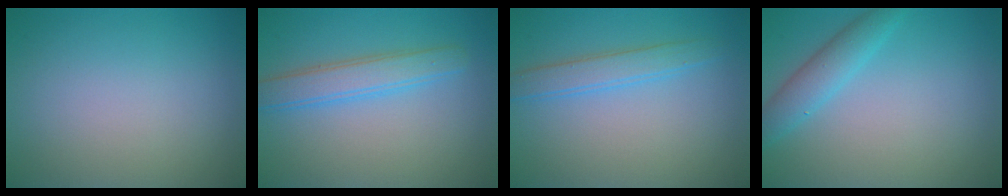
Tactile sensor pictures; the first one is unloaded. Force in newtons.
{"total": 3.4, "press": 3.4, "slide": 0.1}
{"total": 2.5, "press": 2.5, "slide": 0.1}
{"total": 2.9, "press": 2.9, "slide": 0.2}